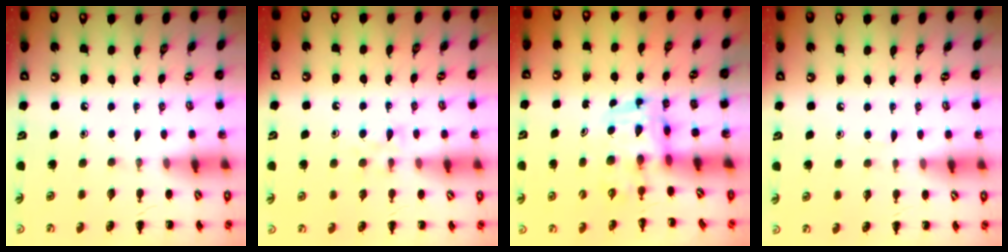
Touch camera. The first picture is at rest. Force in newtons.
{"total": 4.7, "press": 4.4, "slide": 1.5}
{"total": 3.6, "press": 3.5, "slide": 0.6}
{"total": 2.9, "press": 2.8, "slide": 1.0}